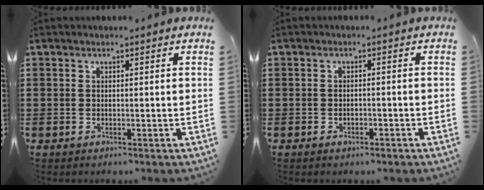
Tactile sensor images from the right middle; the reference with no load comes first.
{"total": 0.9, "force": [-0.7, 0.4, 0.4], "torque": [-0.012, -0.002, -0.014]}